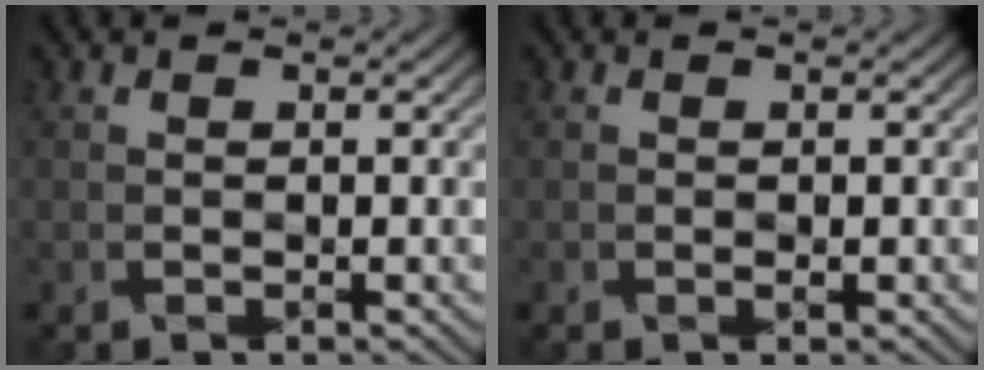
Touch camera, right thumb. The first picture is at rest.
{"total": 0.0}